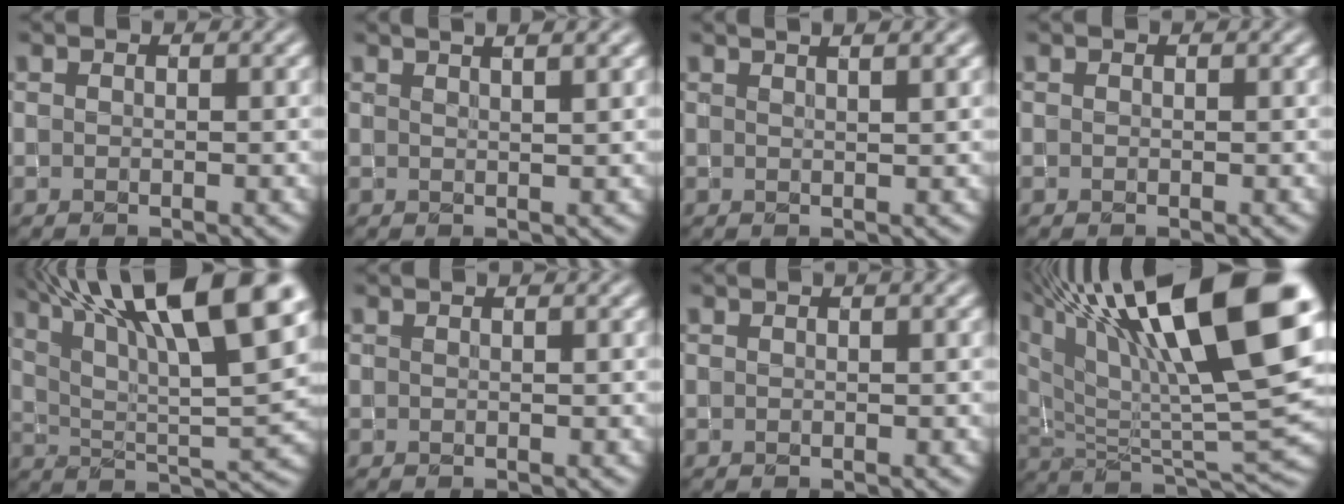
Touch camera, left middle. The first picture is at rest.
{"total": 4.7, "force": [3.1, 1.8, 3.0], "torque": [-0.009, 0.032, 0.009]}
{"total": 4.2, "force": [2.7, 1.7, 2.8], "torque": [-0.007, 0.027, 0.003]}
{"total": 0.0}
{"total": 16.2, "force": [9.5, 4.4, 12.4], "torque": [-0.217, 0.016, 0.159]}
{"total": 0.7, "force": [0.4, 0.1, 0.6], "torque": [-0.012, -0.001, 0.004]}
{"total": 0.8, "force": [0.4, 0.1, 0.7], "torque": [-0.010, 0.008, 0.006]}
{"total": 17.3, "force": [9.1, 4.9, 13.9], "torque": [-0.245, 0.025, 0.165]}